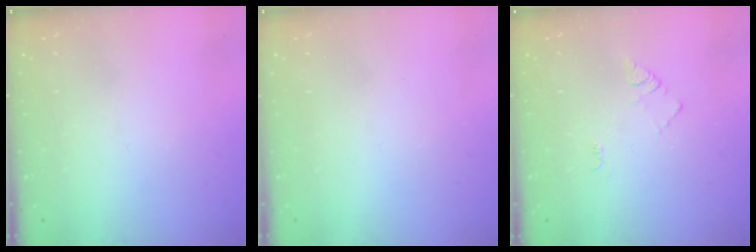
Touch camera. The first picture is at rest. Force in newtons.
{"total": 1.5, "press": 1.5, "slide": 0.1}
{"total": 4.4, "press": 4.4, "slide": 0.5}